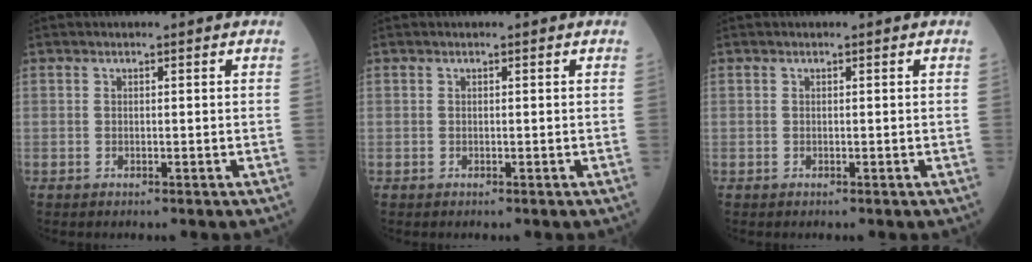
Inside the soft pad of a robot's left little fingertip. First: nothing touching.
{"total": 0.0}
{"total": 0.0}